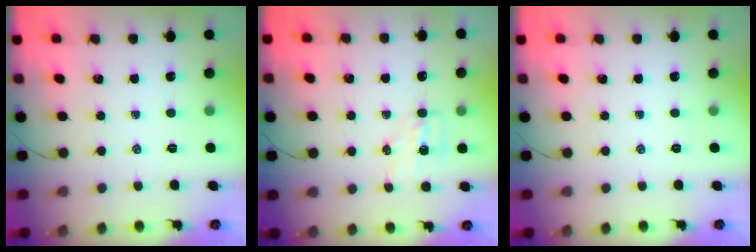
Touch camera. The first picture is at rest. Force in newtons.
{"total": 4.9, "press": 4.8, "slide": 1.1}
{"total": 0.0}